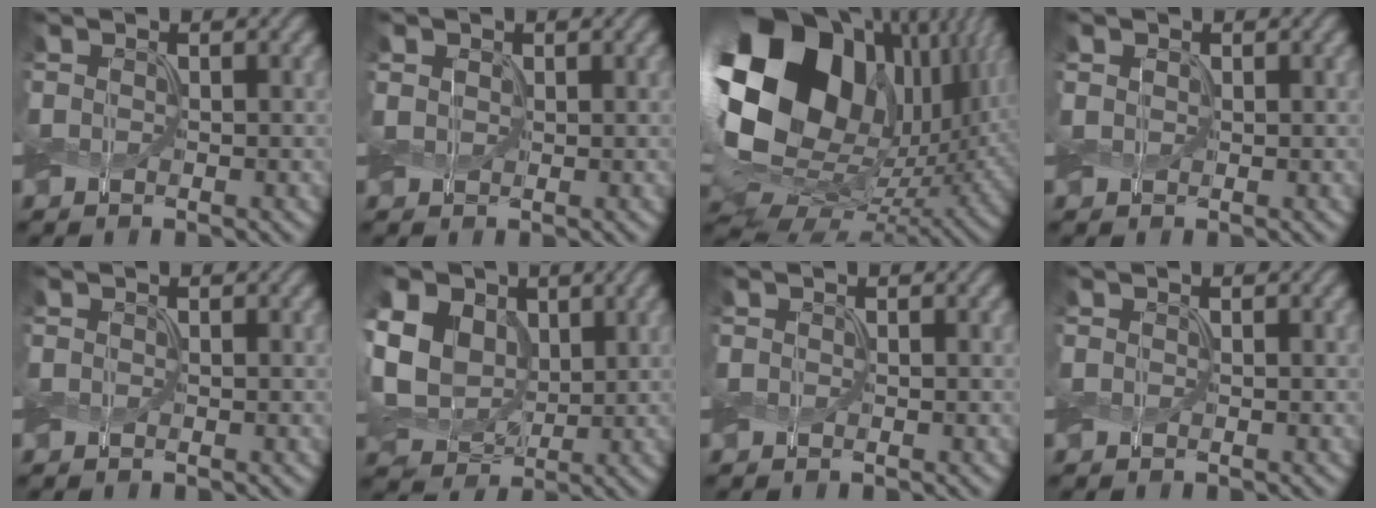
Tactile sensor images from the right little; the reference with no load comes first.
{"total": 1.1, "force": [0.3, 0.9, 0.4], "torque": [-0.011, 0.001, 0.006]}
{"total": 21.7, "force": [4.9, 15.3, 14.5], "torque": [-0.320, 0.001, 0.103]}
{"total": 0.8, "force": [0.3, 0.7, 0.3], "torque": [-0.005, 0.001, 0.005]}
{"total": 0.0}
{"total": 12.2, "force": [2.5, 9.9, 6.8], "torque": [-0.181, 0.027, 0.037]}
{"total": 0.0}
{"total": 0.0}